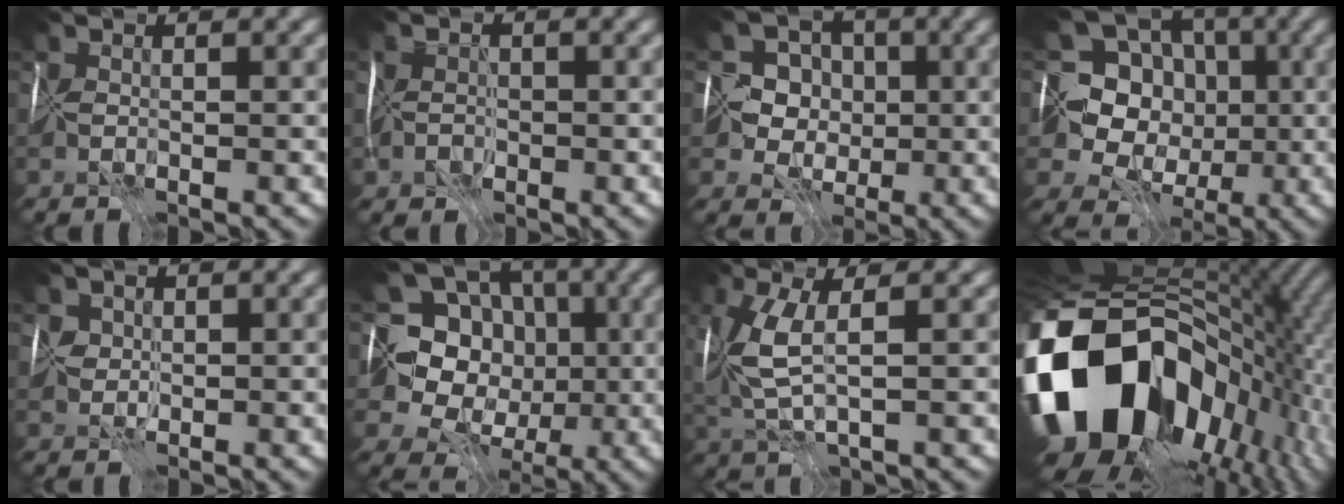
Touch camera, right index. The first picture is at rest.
{"total": 1.8, "force": [-0.3, 1.7, 0.7], "torque": [-0.007, 0.002, -0.008]}
{"total": 6.2, "force": [0.2, 5.9, 2.1], "torque": [-0.014, 0.025, -0.028]}
{"total": 10.1, "force": [0.4, 9.2, 4.0], "torque": [-0.070, 0.018, -0.020]}
{"total": 1.2, "force": [0.6, 1.0, -0.3], "torque": [0.016, 0.008, 0.010]}
{"total": 11.7, "force": [0.8, 10.7, 4.7], "torque": [-0.099, 0.029, -0.009]}
{"total": 4.6, "force": [1.2, 1.5, 4.2], "torque": [-0.120, 0.005, 0.029]}
{"total": 19.4, "force": [-3.2, 14.3, 12.6], "torque": [-0.262, -0.017, -0.046]}